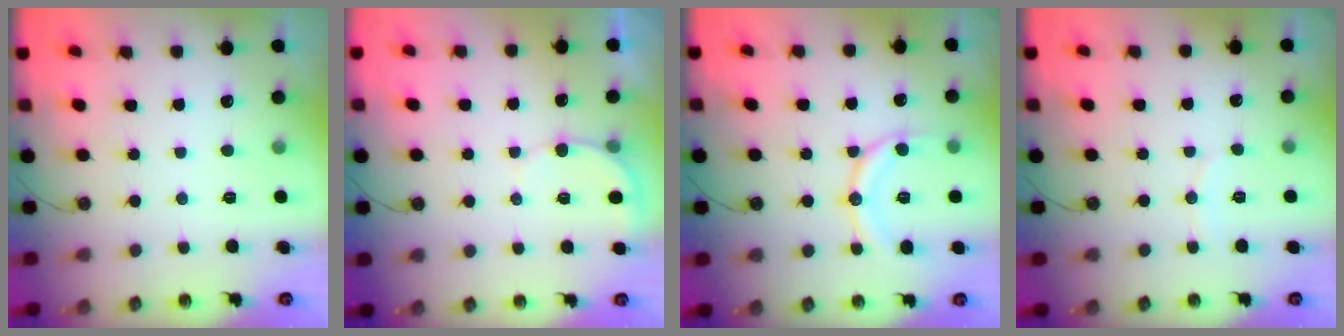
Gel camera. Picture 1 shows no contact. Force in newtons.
{"total": 5.0, "press": 4.9, "slide": 0.3}
{"total": 12.6, "press": 12.5, "slide": 1.4}
{"total": 3.9, "press": 3.9, "slide": 0.5}